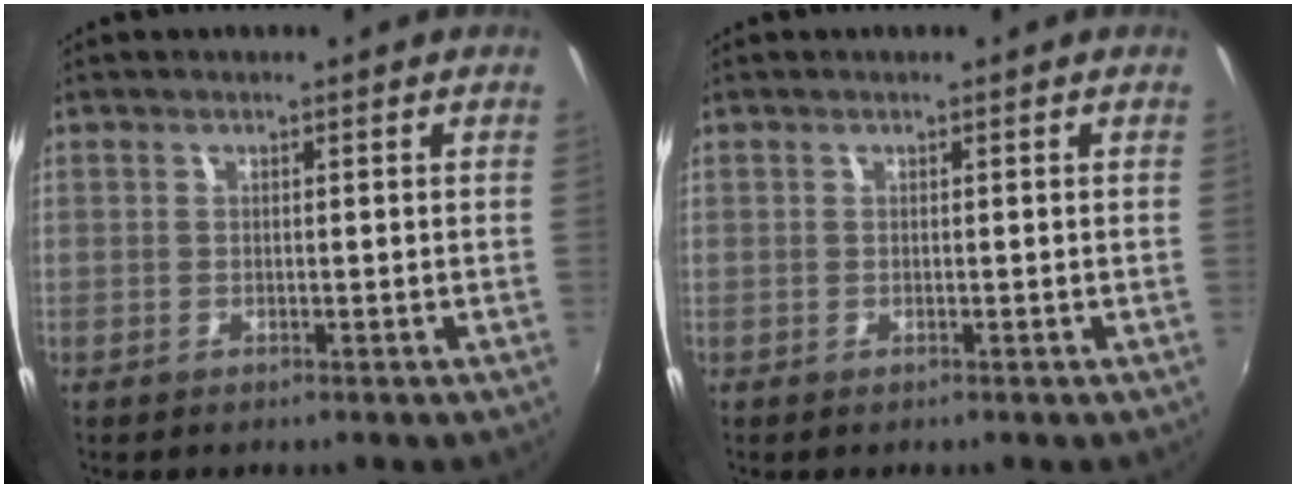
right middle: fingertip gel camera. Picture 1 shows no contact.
{"total": 0.0}